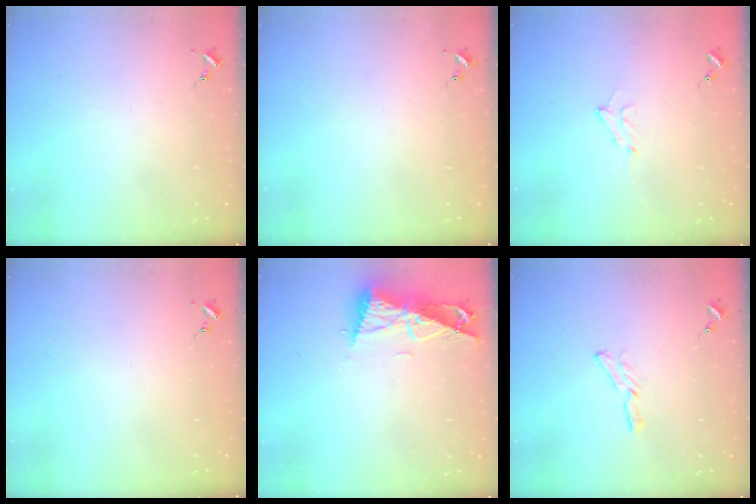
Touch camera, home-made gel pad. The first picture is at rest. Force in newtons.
{"total": 0.0}
{"total": 7.5, "press": 7.5, "slide": 0.9}
{"total": 0.0}
{"total": 9.5, "press": 9.4, "slide": 1.4}
{"total": 5.4, "press": 5.4, "slide": 0.2}